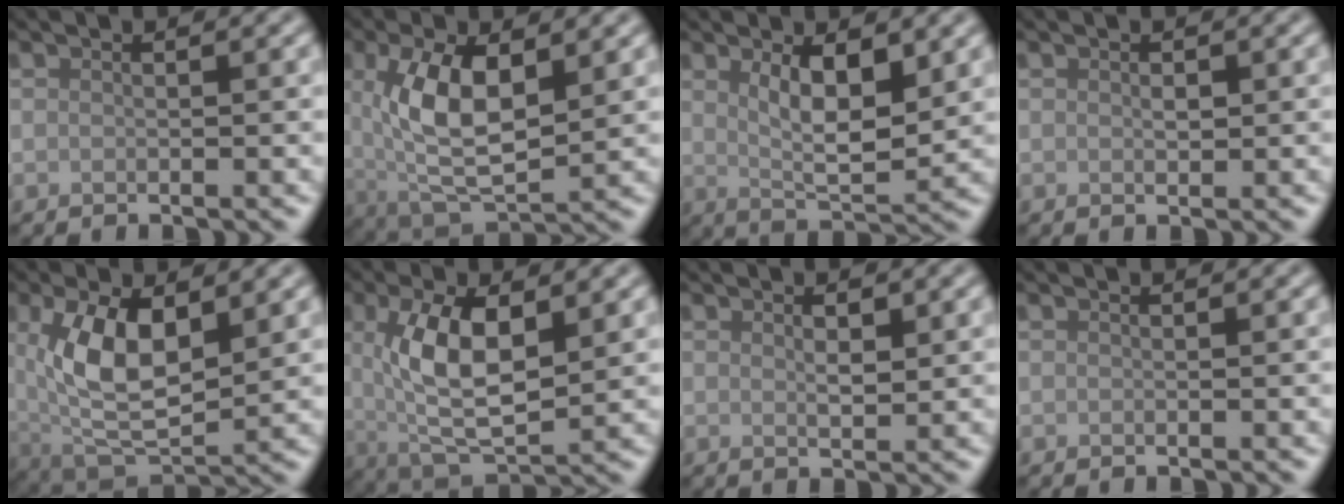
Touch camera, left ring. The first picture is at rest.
{"total": 7.7, "force": [1.2, 3.5, 6.8], "torque": [-0.139, -0.004, 0.024]}
{"total": 5.1, "force": [1.6, 1.9, 4.4], "torque": [-0.079, -0.007, 0.033]}
{"total": 0.8, "force": [0.1, 0.5, 0.6], "torque": [-0.010, -0.001, 0.002]}
{"total": 8.1, "force": [1.4, 3.9, 7.0], "torque": [-0.141, -0.003, 0.028]}
{"total": 7.5, "force": [1.1, 3.3, 6.7], "torque": [-0.136, -0.005, 0.023]}
{"total": 1.6, "force": [0.5, 0.6, 1.3], "torque": [-0.023, -0.005, 0.012]}
{"total": 0.0}